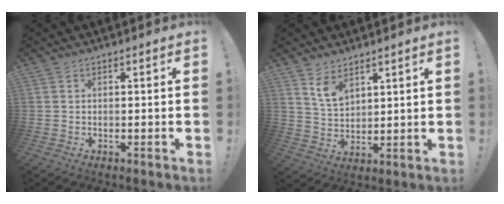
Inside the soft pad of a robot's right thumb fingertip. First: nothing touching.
{"total": 7.0, "force": [5.1, 3.5, 3.2], "torque": [-0.056, -0.031, 0.094]}